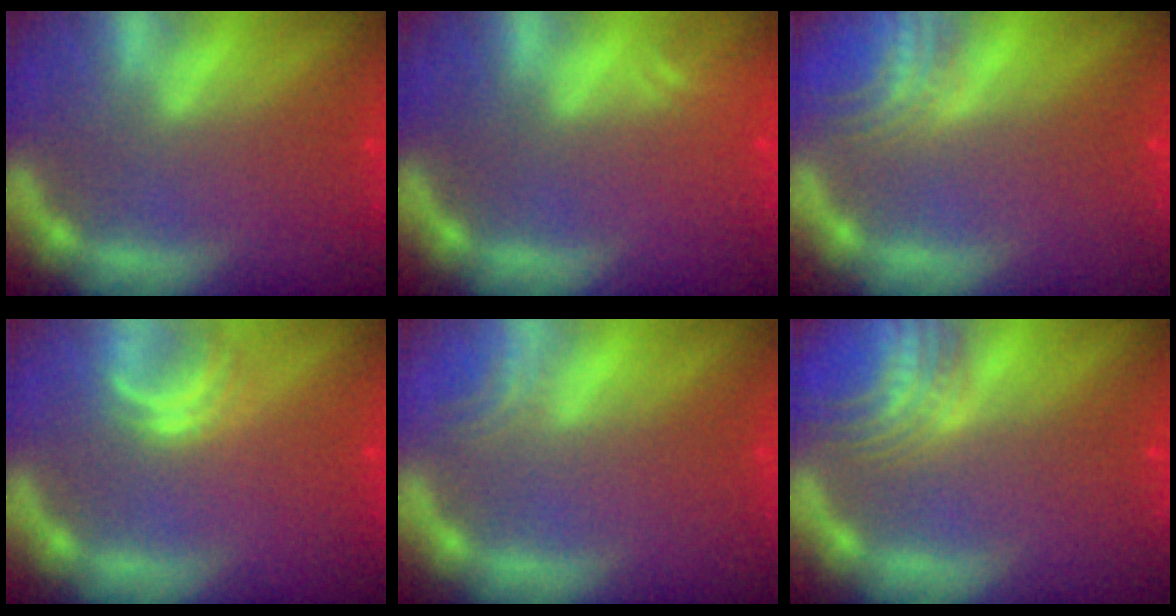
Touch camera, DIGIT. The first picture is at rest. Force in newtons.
{"total": 1.5}
{"total": 3.9}
{"total": 2.5}
{"total": 1.5}
{"total": 6.6}